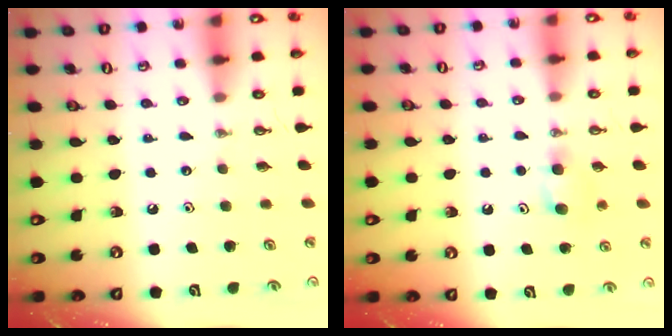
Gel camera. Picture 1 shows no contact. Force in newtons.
{"total": 4.0, "press": 3.8, "slide": 1.0}